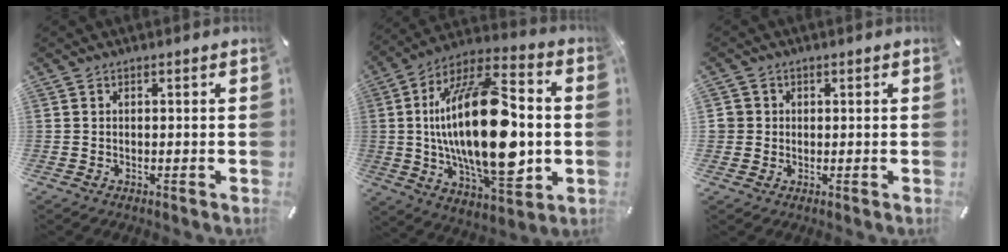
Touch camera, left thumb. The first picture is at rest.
{"total": 32.0, "force": [-0.9, 15.3, 28.1], "torque": [-0.540, -0.017, -0.020]}
{"total": 3.1, "force": [0.4, 3.0, 0.2], "torque": [-0.007, 0.006, 0.007]}